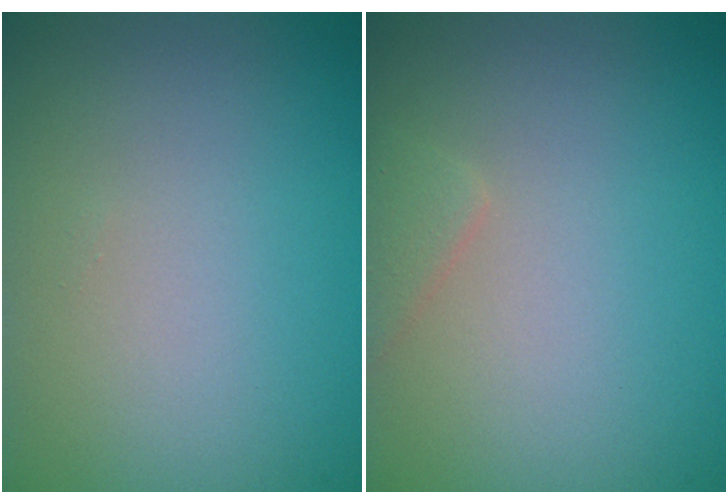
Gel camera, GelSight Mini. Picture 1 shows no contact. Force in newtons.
{"total": 1.1, "press": 1.1, "slide": 0.1}